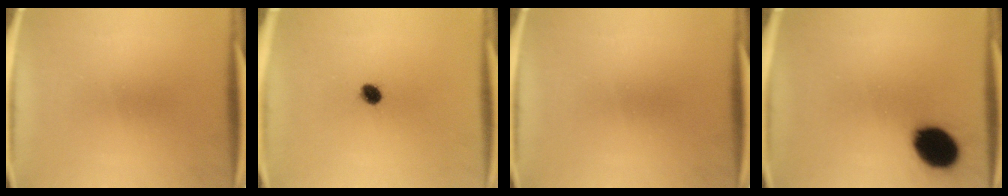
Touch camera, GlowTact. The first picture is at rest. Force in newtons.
{"total": 3.5}
{"total": 0.0}
{"total": 13.0}